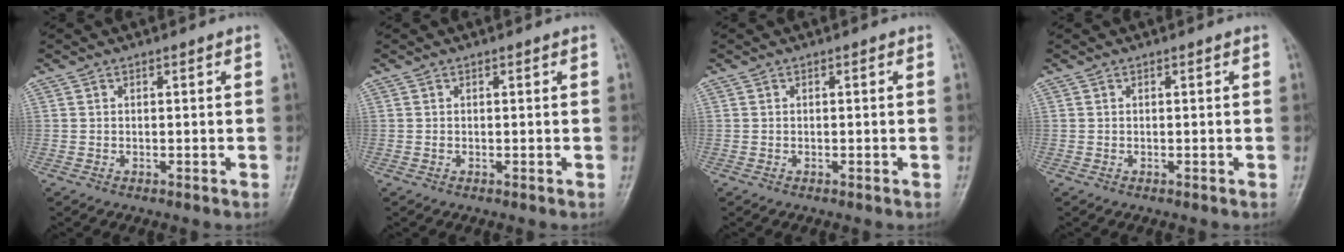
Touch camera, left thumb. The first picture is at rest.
{"total": 0.0}
{"total": 0.0}
{"total": 0.0}